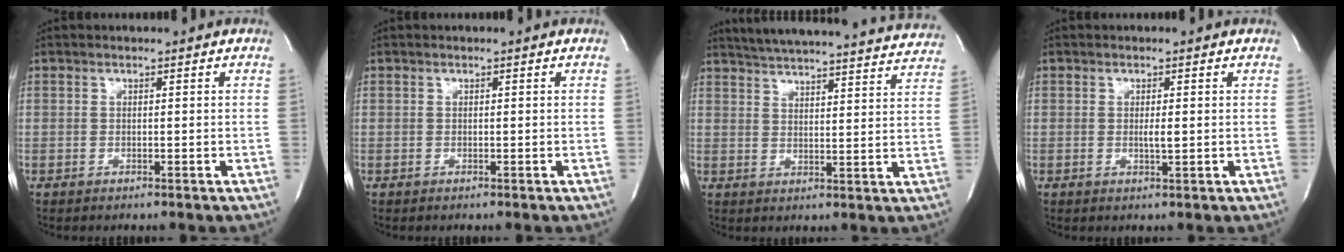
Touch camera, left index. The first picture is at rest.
{"total": 0.0}
{"total": 27.4, "force": [25.7, 2.9, 9.0], "torque": [-0.153, -0.050, 0.317]}
{"total": 1.4, "force": [-0.1, 0.1, 1.4], "torque": [-0.028, -0.006, -0.003]}